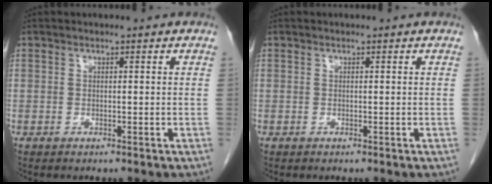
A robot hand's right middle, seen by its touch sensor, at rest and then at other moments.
{"total": 0.0}